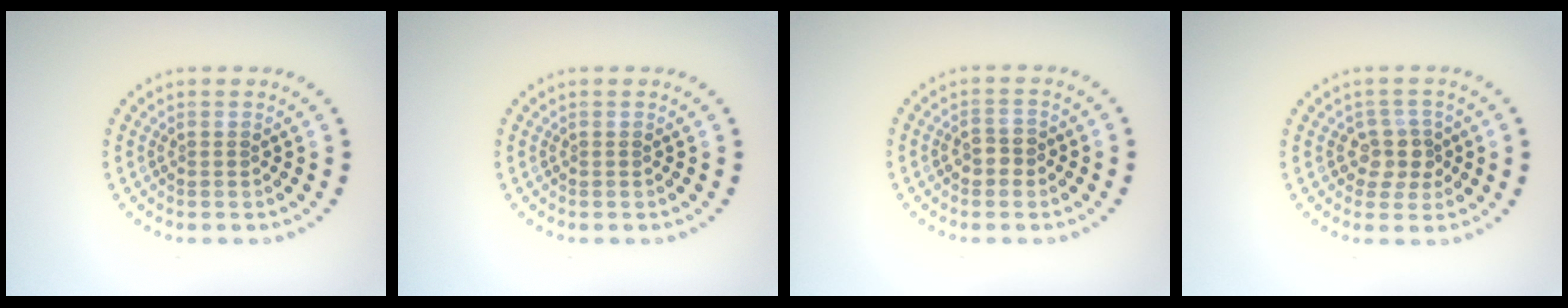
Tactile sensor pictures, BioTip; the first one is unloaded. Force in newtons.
{"total": 0.0}
{"total": 1.6, "press": 1.6, "slide": 0.4}
{"total": 2.7, "press": 2.3, "slide": 1.4}